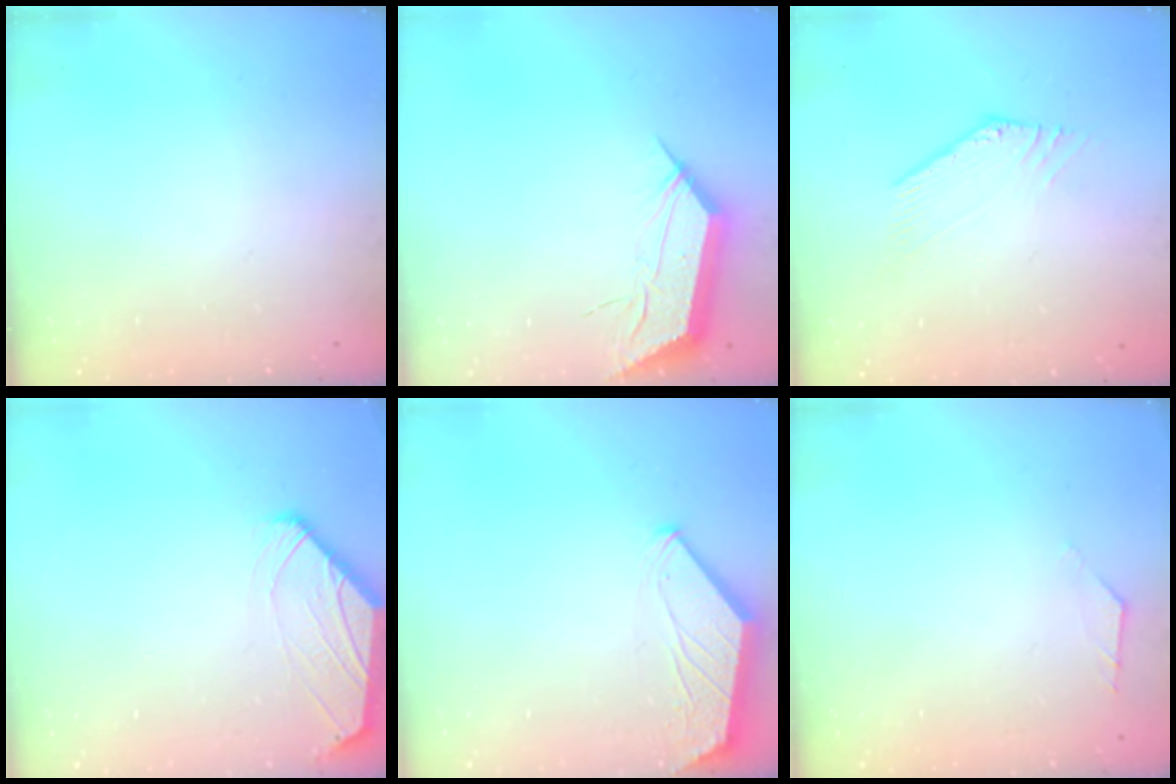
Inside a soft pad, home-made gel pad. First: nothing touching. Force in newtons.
{"total": 11.3, "press": 11.3, "slide": 0.9}
{"total": 0.8, "press": 0.8, "slide": 0.2}
{"total": 0.6, "press": 0.6, "slide": 0.2}
{"total": 1.6, "press": 1.6, "slide": 0.3}
{"total": 3.2, "press": 3.2, "slide": 0.6}